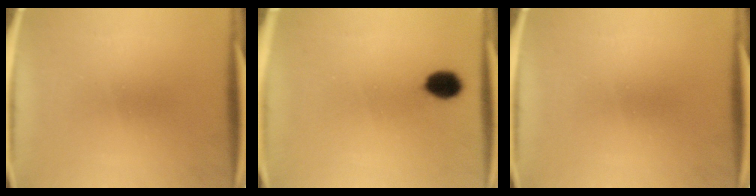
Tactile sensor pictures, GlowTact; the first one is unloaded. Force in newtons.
{"total": 5.3}
{"total": 0.0}